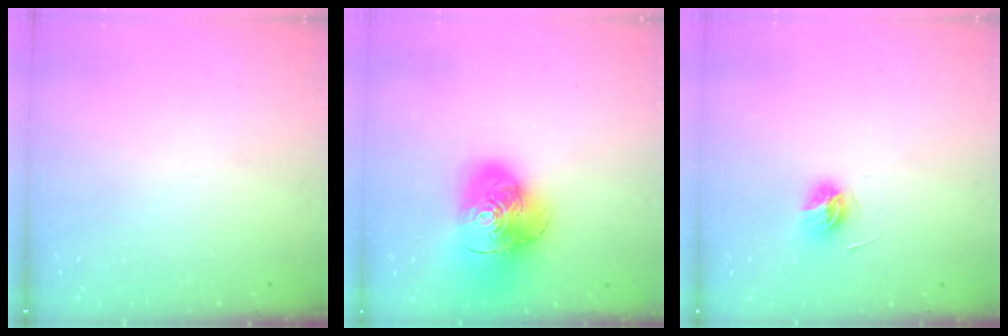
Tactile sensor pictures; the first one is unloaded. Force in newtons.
{"total": 18.0, "press": 17.8, "slide": 2.4}
{"total": 5.6, "press": 5.6, "slide": 0.6}